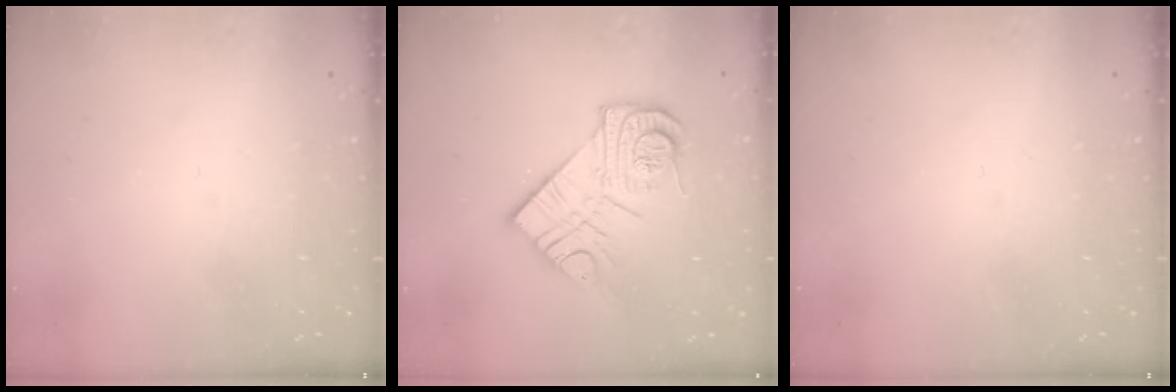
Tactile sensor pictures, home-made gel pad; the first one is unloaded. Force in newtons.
{"total": 14.1, "press": 14.1, "slide": 1.0}
{"total": 0.0}